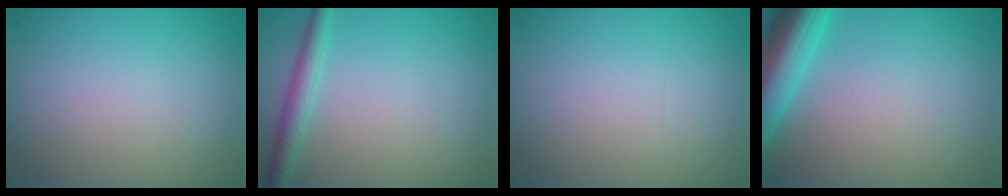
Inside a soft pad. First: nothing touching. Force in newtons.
{"total": 2.3, "press": 2.2, "slide": 0.1}
{"total": 0.0}
{"total": 7.3, "press": 7.3, "slide": 0.3}